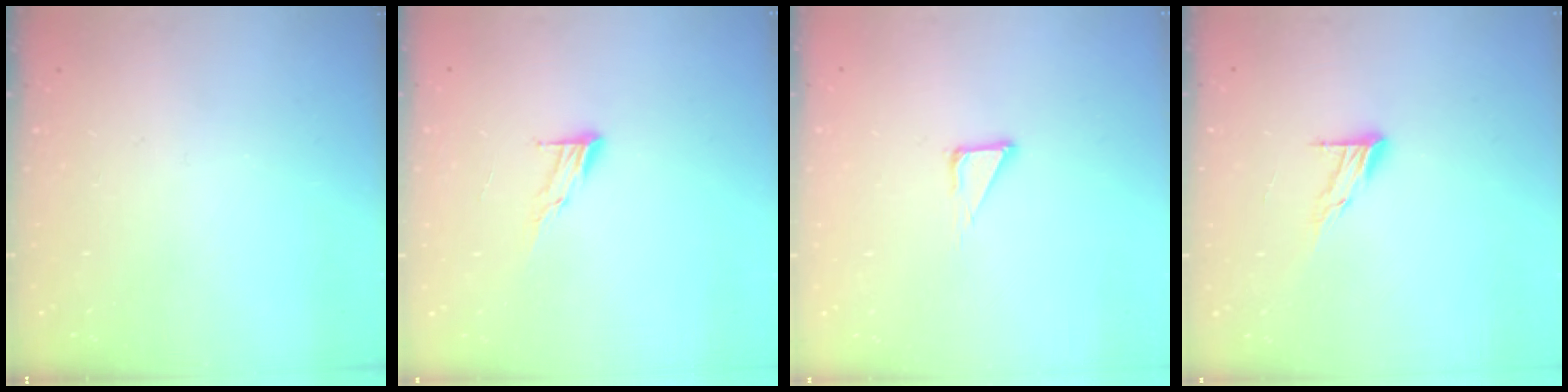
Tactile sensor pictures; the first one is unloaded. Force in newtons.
{"total": 7.2, "press": 7.2, "slide": 0.6}
{"total": 3.4, "press": 3.4, "slide": 0.2}
{"total": 7.3, "press": 7.3, "slide": 0.4}